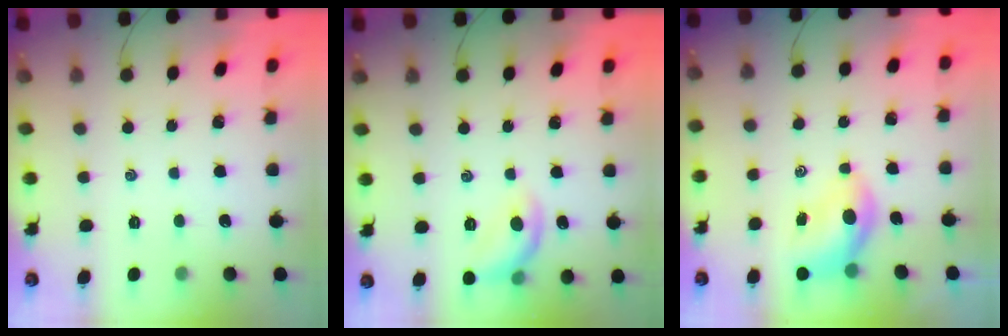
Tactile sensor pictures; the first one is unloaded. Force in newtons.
{"total": 10.4, "press": 10.4, "slide": 0.7}
{"total": 6.7, "press": 6.6, "slide": 0.9}